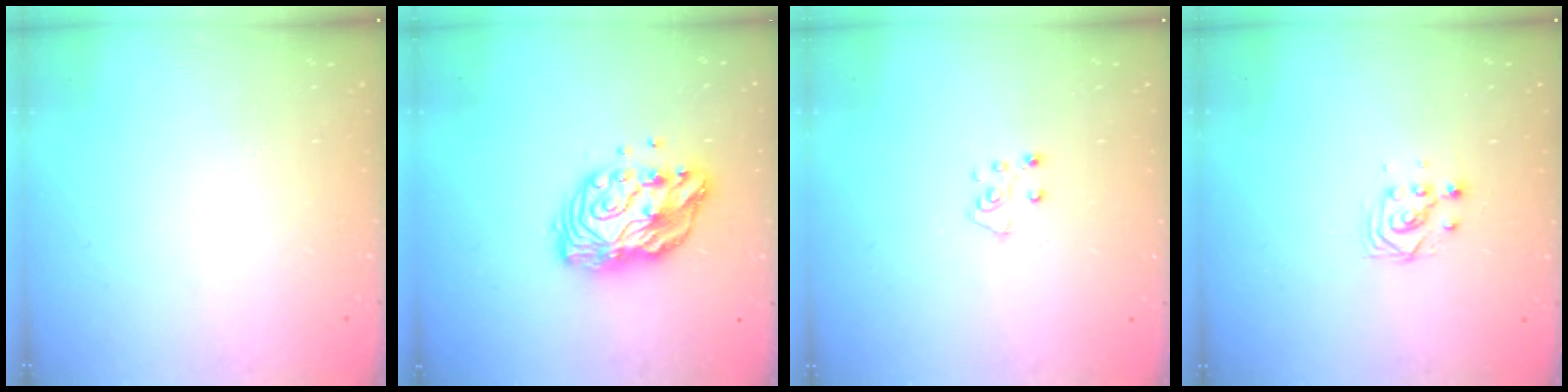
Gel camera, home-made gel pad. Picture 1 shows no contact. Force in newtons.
{"total": 11.3, "press": 11.3, "slide": 1.0}
{"total": 5.7, "press": 5.7, "slide": 0.7}
{"total": 3.6, "press": 3.6, "slide": 0.1}